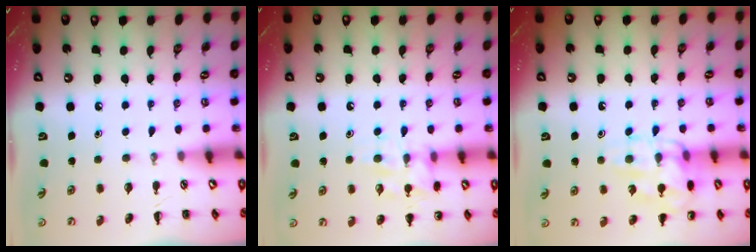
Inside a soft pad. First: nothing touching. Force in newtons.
{"total": 11.9, "press": 11.8, "slide": 1.4}
{"total": 13.0, "press": 13.0, "slide": 0.7}